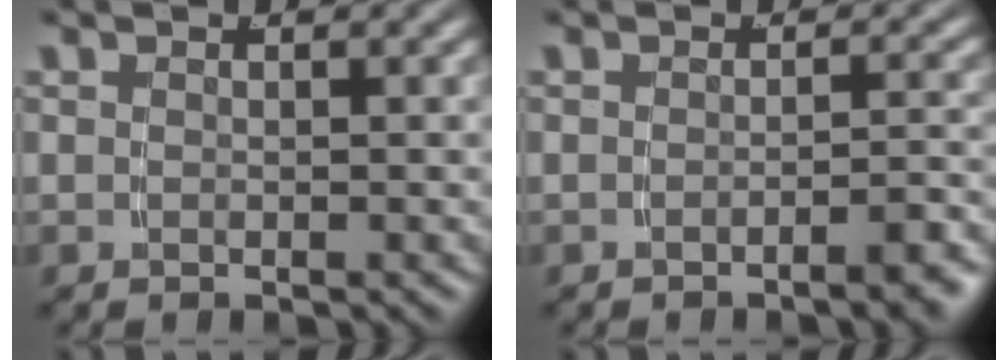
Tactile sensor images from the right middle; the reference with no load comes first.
{"total": 2.3, "force": [-1.9, -0.1, 1.3], "torque": [-0.011, 0.008, -0.036]}